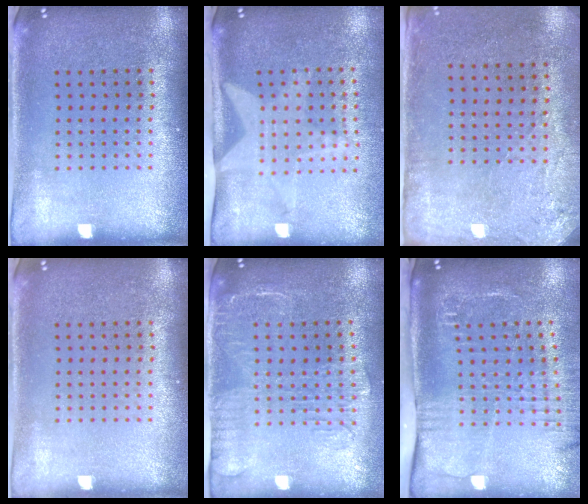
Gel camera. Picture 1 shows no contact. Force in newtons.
{"total": 2.1, "press": 1.5, "slide": 1.4}
{"total": 2.8, "press": 2.3, "slide": 1.6}
{"total": 0.0}
{"total": 1.8, "press": 1.5, "slide": 1.0}
{"total": 2.7, "press": 2.1, "slide": 1.7}